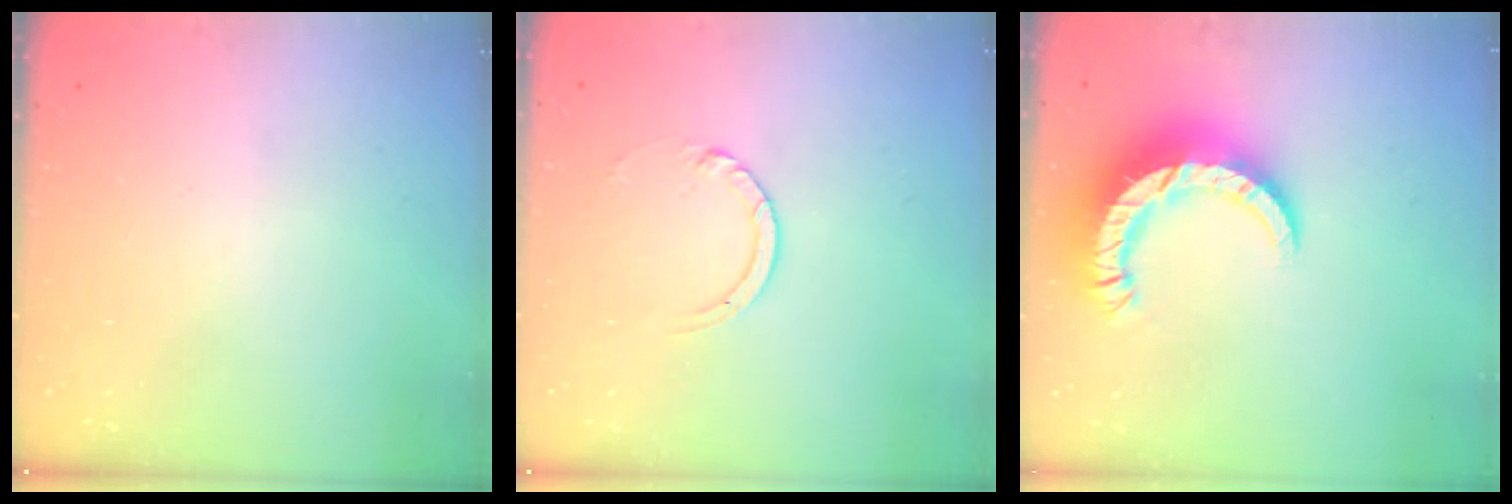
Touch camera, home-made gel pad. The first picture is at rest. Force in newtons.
{"total": 3.9, "press": 3.9, "slide": 0.4}
{"total": 12.7, "press": 12.7, "slide": 1.2}